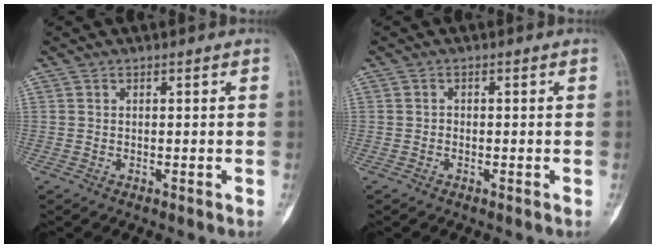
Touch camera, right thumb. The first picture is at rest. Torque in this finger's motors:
{"motor_torque": [-0.29, -0.30, 0.19, -0.05, -0.02]}